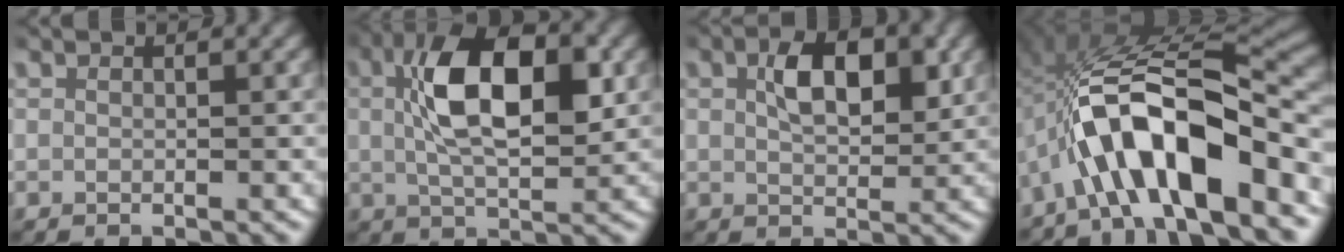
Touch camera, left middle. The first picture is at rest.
{"total": 9.1, "force": [1.6, 4.3, 7.9], "torque": [-0.143, -0.001, 0.024]}
{"total": 4.7, "force": [1.3, 2.5, 3.8], "torque": [-0.061, 0.001, 0.018]}
{"total": 13.0, "force": [-1.7, 6.4, 11.1], "torque": [-0.198, 0.002, -0.022]}